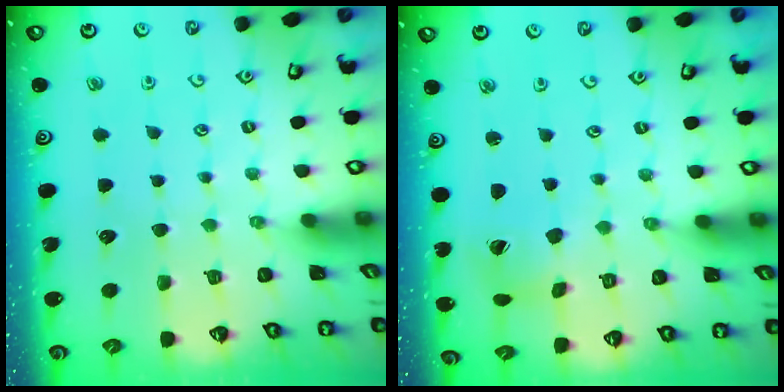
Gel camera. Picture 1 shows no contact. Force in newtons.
{"total": 3.5, "press": 3.5, "slide": 0.4}